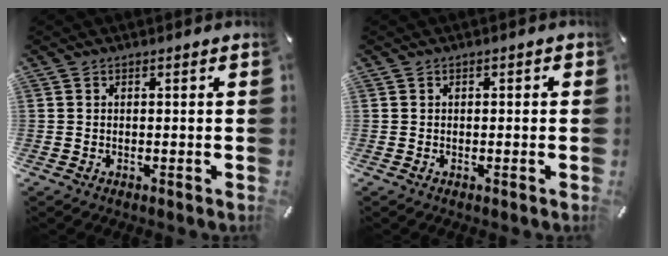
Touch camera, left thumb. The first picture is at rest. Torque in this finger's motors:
{"motor_torque": [0.04, -0.36, -0.01, 0.19, -0.08]}